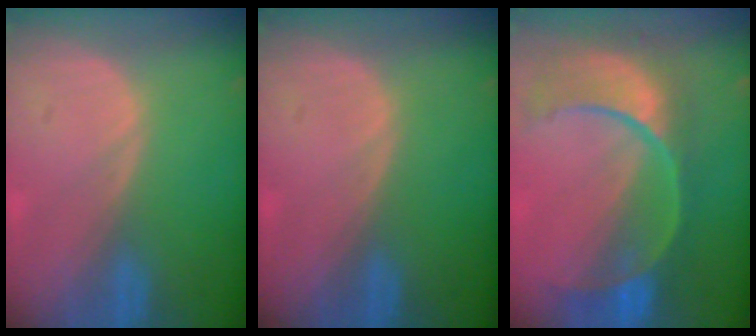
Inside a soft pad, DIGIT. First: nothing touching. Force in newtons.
{"total": 0.0}
{"total": 11.2, "press": 9.3, "slide": 6.1}